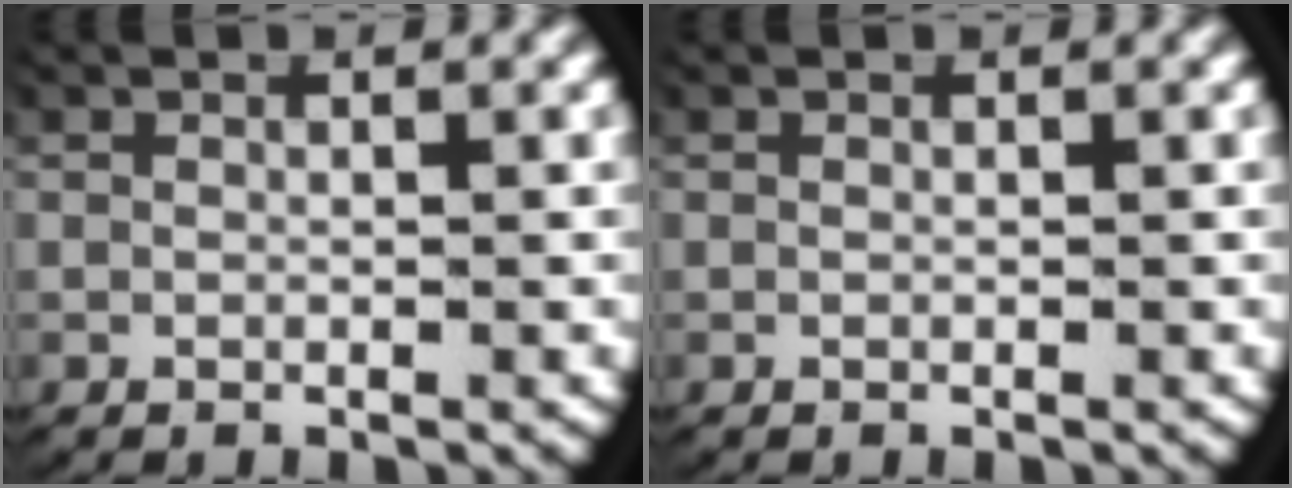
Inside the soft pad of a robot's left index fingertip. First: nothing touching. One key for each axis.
{"total": 0.0}